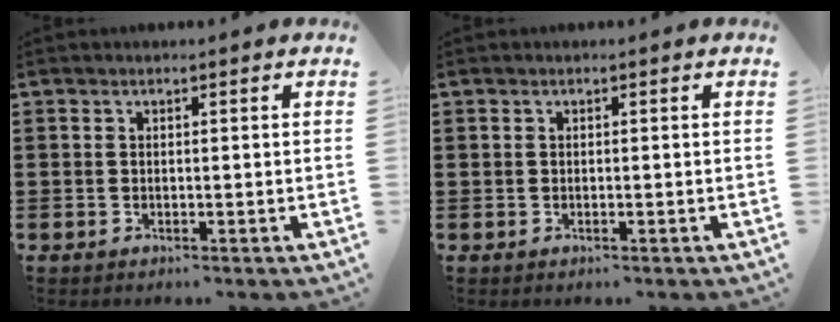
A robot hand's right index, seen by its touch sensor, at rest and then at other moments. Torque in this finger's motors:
{"motor_torque": [-0.11, 0.19, 0.02, 0.00]}